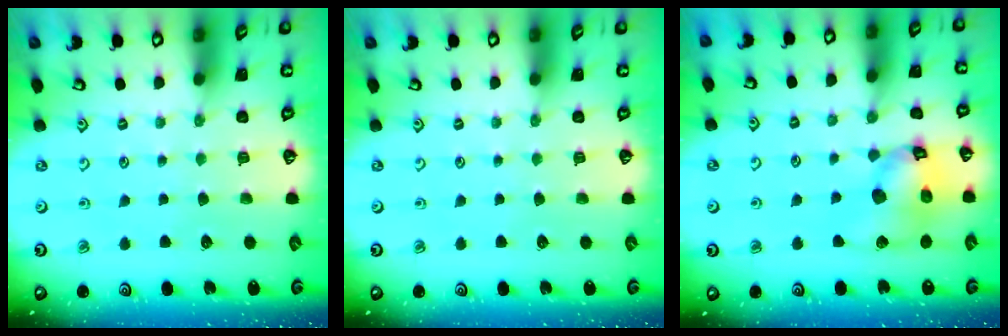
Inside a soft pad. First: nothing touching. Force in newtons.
{"total": 0.0}
{"total": 14.4, "press": 14.3, "slide": 1.6}